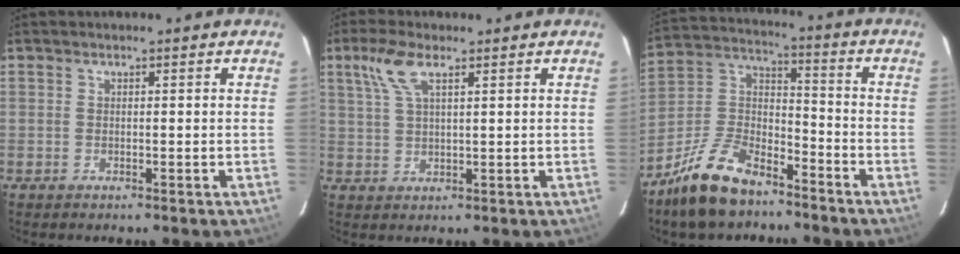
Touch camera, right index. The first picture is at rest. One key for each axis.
{"total": 6.0, "fx": 3.1, "fy": 2.0, "fz": 4.7, "tx": -0.102, "ty": 0.013, "tz": 0.063}
{"total": 15.1, "fx": -10.4, "fy": 6.9, "fz": 8.5, "tx": -0.188, "ty": 0.018, "tz": -0.193}